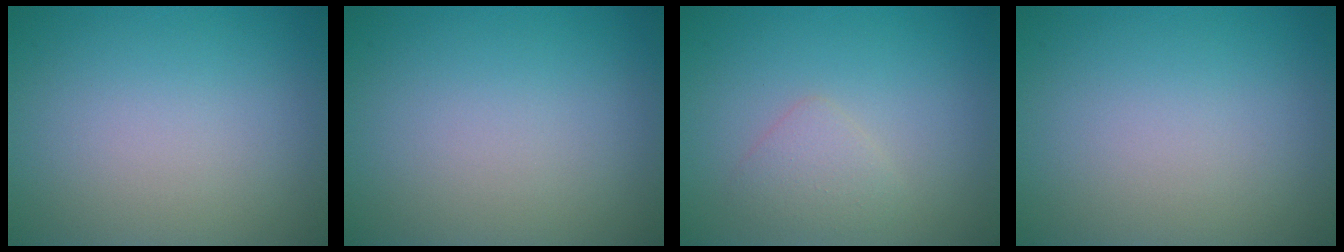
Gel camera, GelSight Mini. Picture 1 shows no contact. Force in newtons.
{"total": 0.0}
{"total": 1.7, "press": 1.7, "slide": 0.1}
{"total": 0.0}